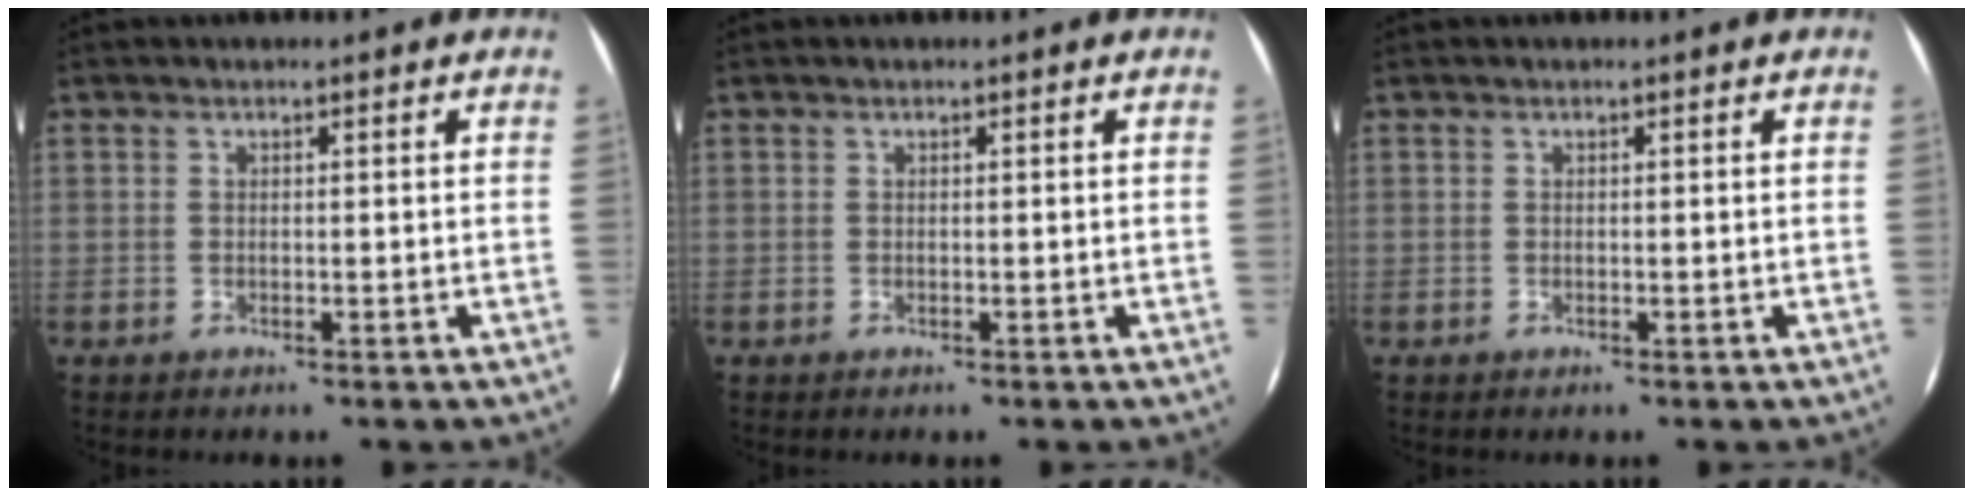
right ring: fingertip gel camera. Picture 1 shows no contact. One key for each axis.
{"total": 0.0}
{"total": 0.0}